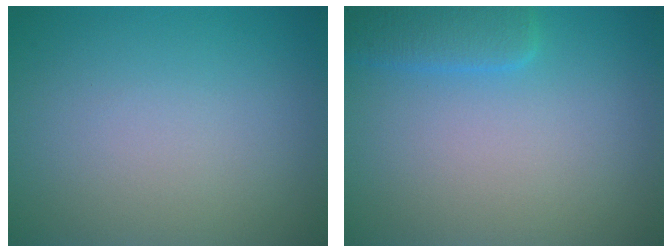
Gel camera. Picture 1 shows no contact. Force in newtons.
{"total": 2.5, "press": 2.5, "slide": 0.3}